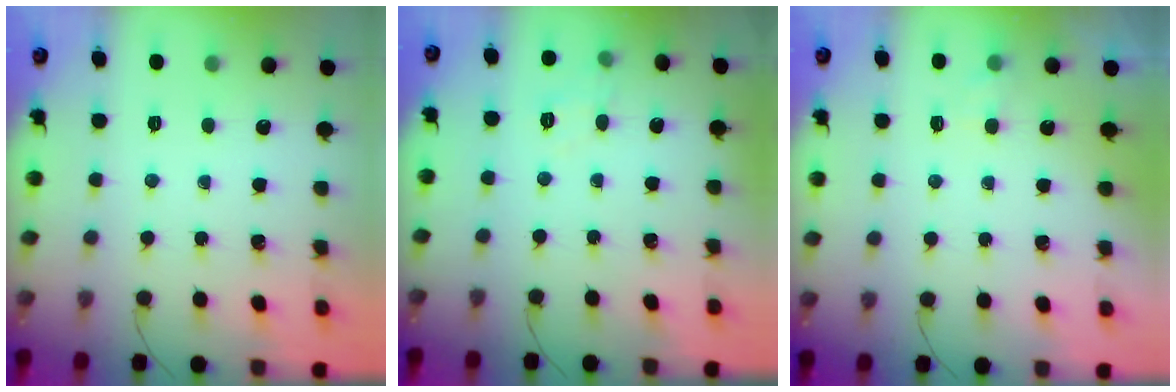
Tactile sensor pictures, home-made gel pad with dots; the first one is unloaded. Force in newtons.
{"total": 4.7, "press": 4.4, "slide": 1.6}
{"total": 1.9, "press": 1.4, "slide": 1.2}